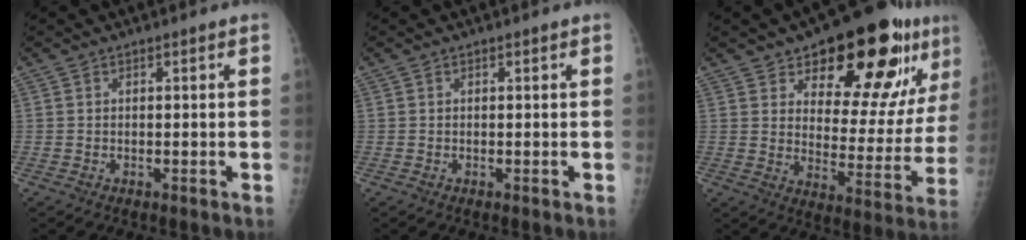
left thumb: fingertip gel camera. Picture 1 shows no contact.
{"total": 0.0}
{"total": 23.1, "force": [12.8, 9.6, 16.6], "torque": [-0.179, -0.053, 0.189]}